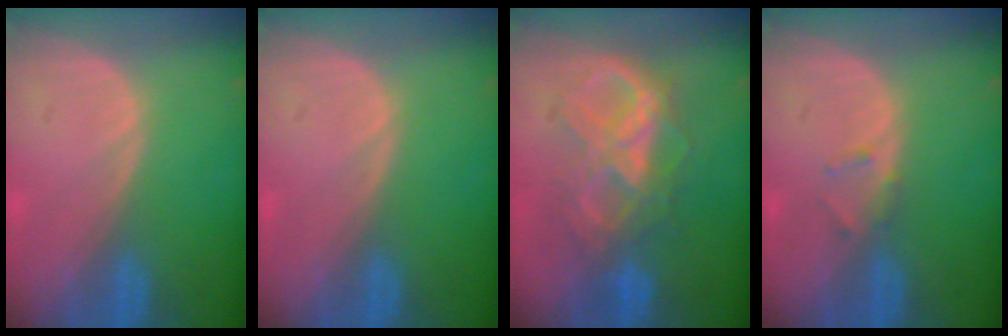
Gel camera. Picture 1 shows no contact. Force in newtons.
{"total": 0.0}
{"total": 7.9, "press": 7.9, "slide": 0.6}
{"total": 1.3, "press": 1.3, "slide": 0.4}